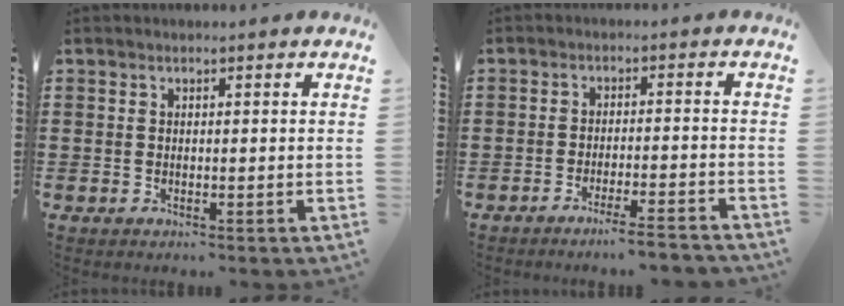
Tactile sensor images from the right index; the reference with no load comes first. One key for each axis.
{"total": 3.6, "fx": -3.2, "fy": -0.4, "fz": 1.5, "tx": -0.023, "ty": -0.004, "tz": -0.062}